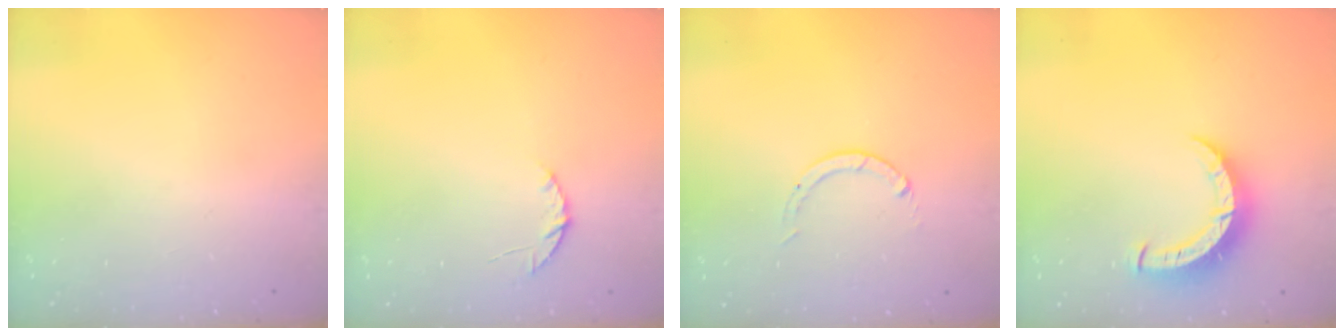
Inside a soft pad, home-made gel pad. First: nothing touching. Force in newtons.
{"total": 3.8, "press": 3.8, "slide": 0.5}
{"total": 0.0}
{"total": 8.3, "press": 8.3, "slide": 1.0}